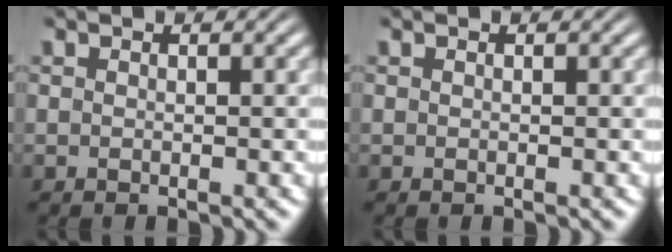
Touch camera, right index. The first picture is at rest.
{"total": 0.0}